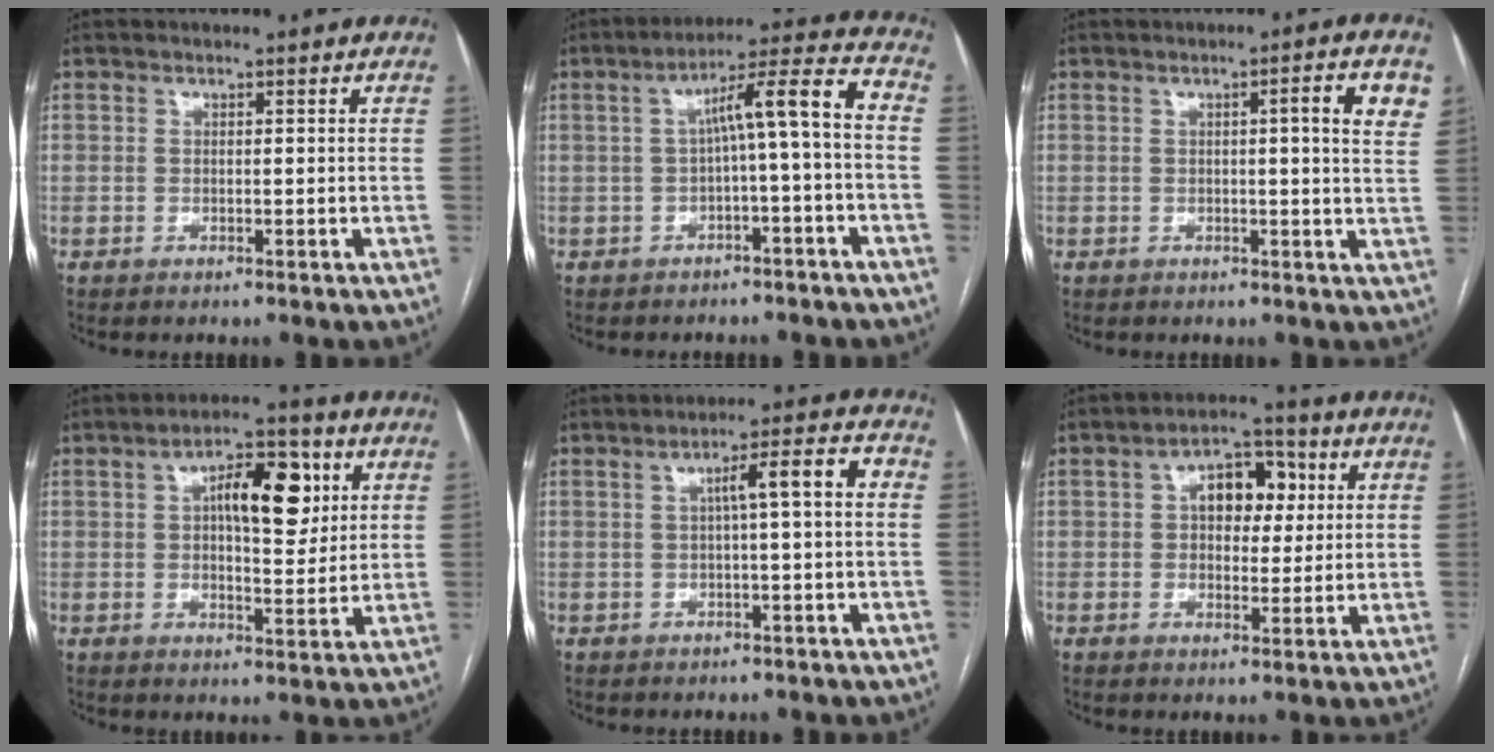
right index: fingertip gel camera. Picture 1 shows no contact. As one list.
[{"total": 8.9, "force": [-1.0, 0.2, 8.9], "torque": [-0.130, 0.039, -0.013]}, {"total": 6.0, "force": [1.8, 0.0, 5.7], "torque": [-0.069, 0.002, 0.018]}, {"total": 10.4, "force": [3.1, 4.0, 9.1], "torque": [-0.138, 0.020, 0.048]}, {"total": 6.0, "force": [0.5, 0.5, 6.0], "torque": [-0.090, 0.024, 0.007]}, {"total": 7.8, "force": [1.8, 4.6, 6.1], "torque": [-0.089, 0.027, 0.028]}]